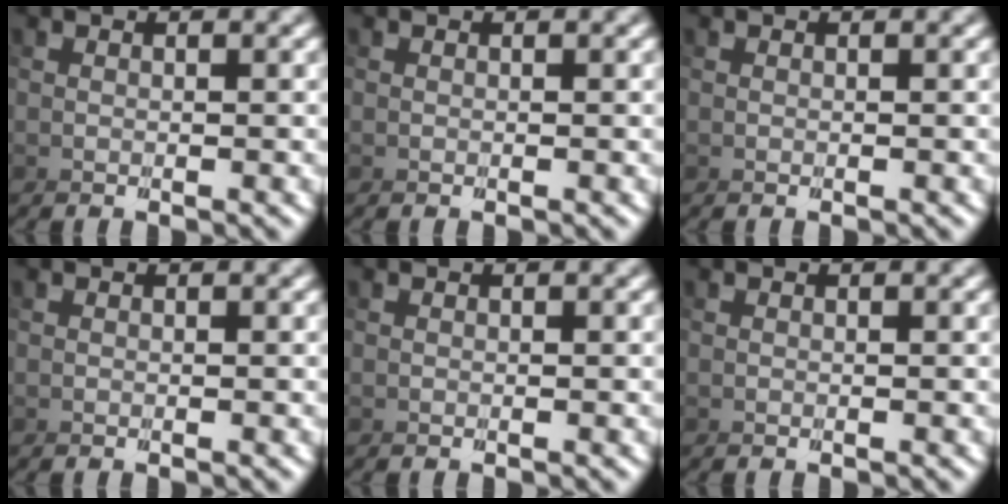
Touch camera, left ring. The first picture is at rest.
{"total": 0.0}
{"total": 0.0}
{"total": 0.0}
{"total": 0.0}
{"total": 0.0}